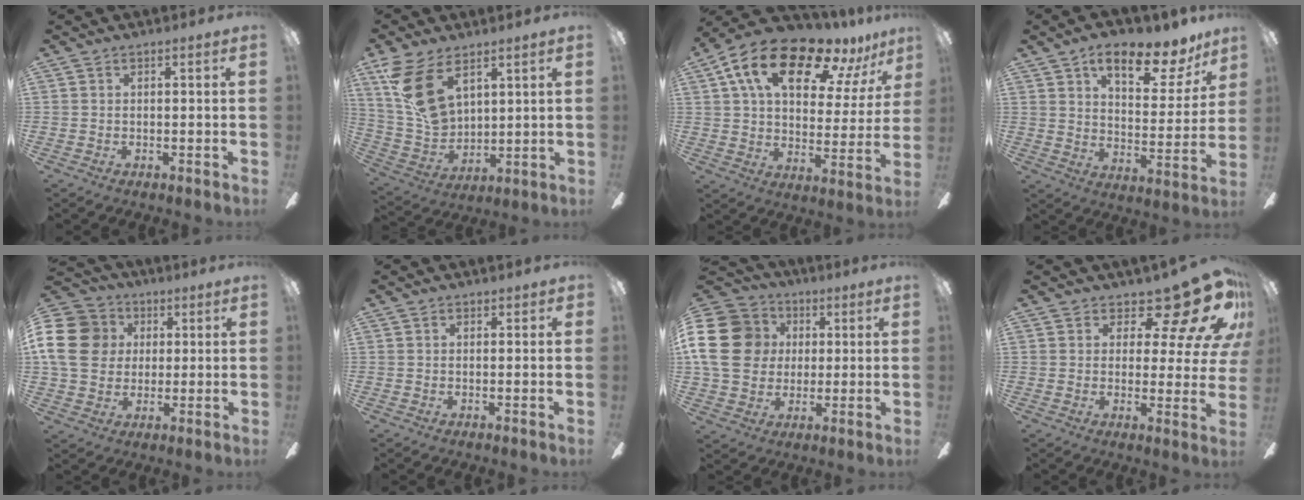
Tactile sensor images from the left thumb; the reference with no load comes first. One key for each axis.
{"total": 16.2, "fx": 8.7, "fy": 9.5, "fz": 9.9, "tx": -0.221, "ty": -0.021, "tz": 0.167}
{"total": 19.8, "fx": 12.5, "fy": 9.0, "fz": 12.5, "tx": -0.214, "ty": -0.065, "tz": 0.210}
{"total": 14.7, "fx": 10.6, "fy": 5.5, "fz": 8.6, "tx": -0.126, "ty": -0.061, "tz": 0.176}
{"total": 16.4, "fx": 3.3, "fy": 13.9, "fz": 8.1, "tx": -0.171, "ty": 0.007, "tz": 0.065}
{"total": 0.8, "fx": 0.5, "fy": 0.6, "fz": 0.2, "tx": -0.004, "ty": 0.004, "tz": 0.008}
{"total": 18.9, "fx": 2.6, "fy": 15.9, "fz": 9.8, "tx": -0.192, "ty": 0.014, "tz": 0.052}
{"total": 16.3, "fx": 11.0, "fy": 6.7, "fz": 10.0, "tx": -0.134, "ty": -0.079, "tz": 0.184}